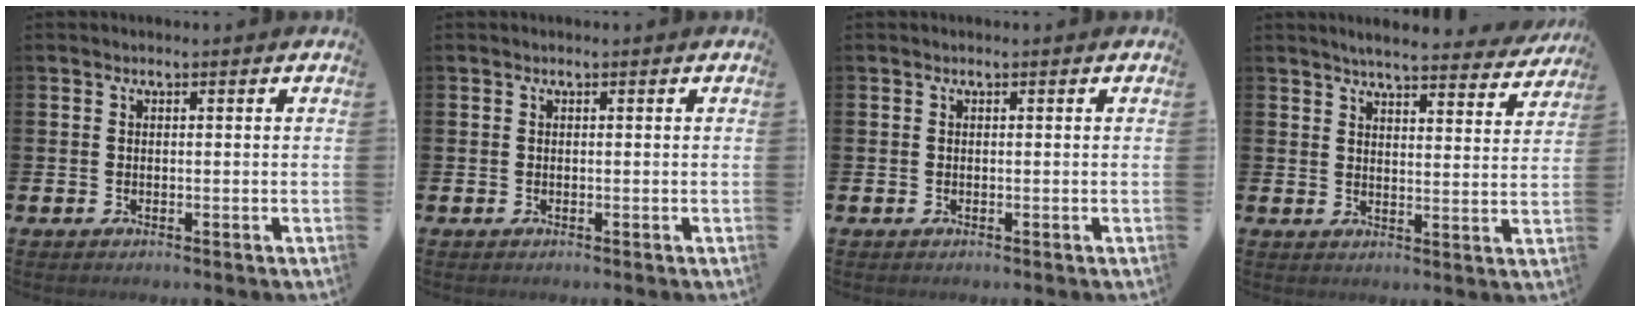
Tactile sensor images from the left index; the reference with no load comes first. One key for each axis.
{"total": 0.0}
{"total": 0.0}
{"total": 5.1, "fx": 4.9, "fy": 0.2, "fz": 1.3, "tx": -0.029, "ty": -0.033, "tz": 0.083}